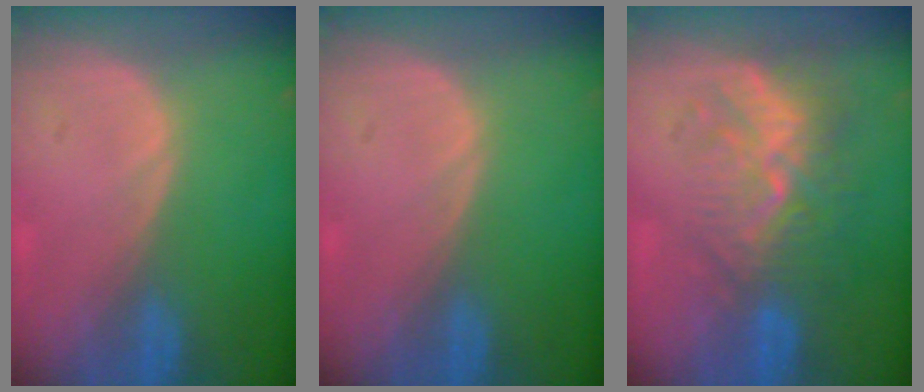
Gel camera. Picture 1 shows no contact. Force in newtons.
{"total": 0.0}
{"total": 9.5, "press": 8.6, "slide": 4.1}